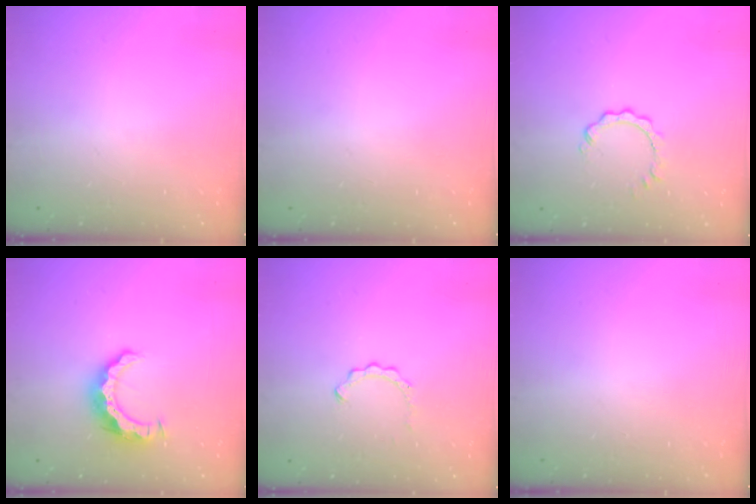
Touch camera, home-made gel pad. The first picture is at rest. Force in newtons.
{"total": 0.0}
{"total": 2.8, "press": 2.8, "slide": 0.3}
{"total": 8.9, "press": 8.9, "slide": 0.9}
{"total": 2.6, "press": 2.6, "slide": 0.3}
{"total": 0.0}